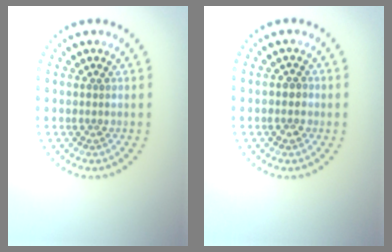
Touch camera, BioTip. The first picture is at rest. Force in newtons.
{"total": 1.5, "press": 1.4, "slide": 0.5}